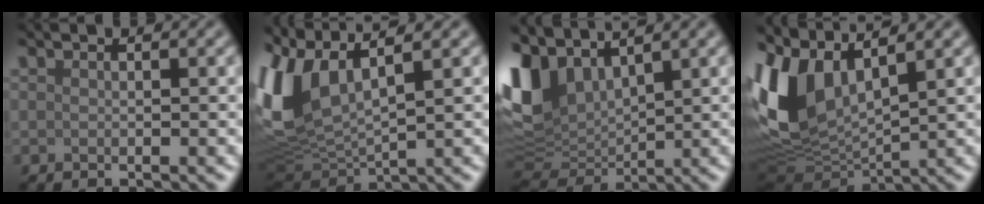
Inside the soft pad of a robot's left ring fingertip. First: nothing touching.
{"total": 10.0, "force": [4.1, 4.4, 7.9], "torque": [-0.212, 0.012, 0.081]}
{"total": 7.9, "force": [3.9, 4.6, 5.1], "torque": [-0.132, 0.004, 0.078]}
{"total": 9.6, "force": [3.9, 5.0, 7.2], "torque": [-0.184, 0.005, 0.072]}